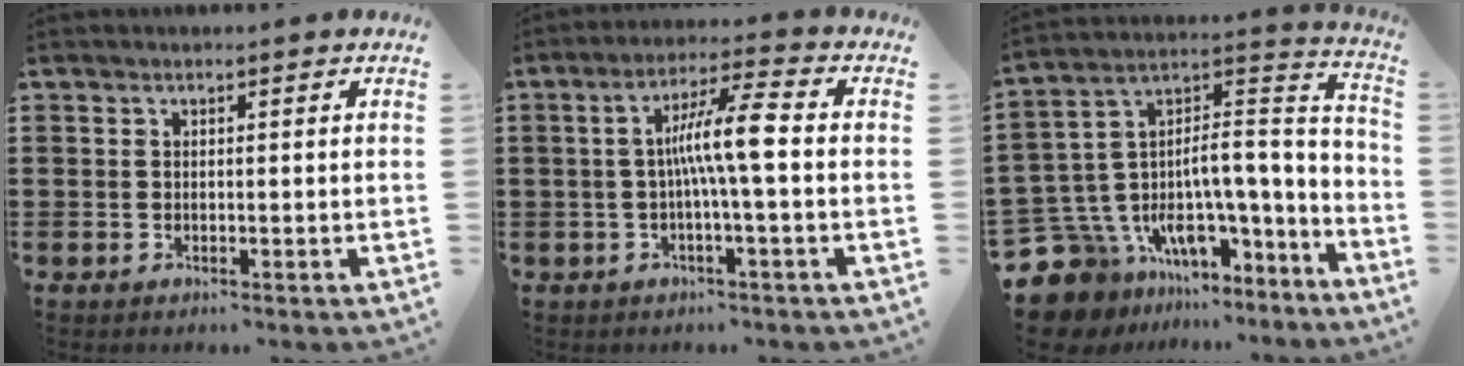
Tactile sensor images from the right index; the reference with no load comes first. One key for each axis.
{"total": 8.5, "fx": -0.3, "fy": 0.9, "fz": 8.4, "tx": -0.152, "ty": 0.008, "tz": -0.012}
{"total": 10.1, "fx": -5.8, "fy": 5.5, "fz": 6.1, "tx": -0.145, "ty": -0.018, "tz": -0.113}